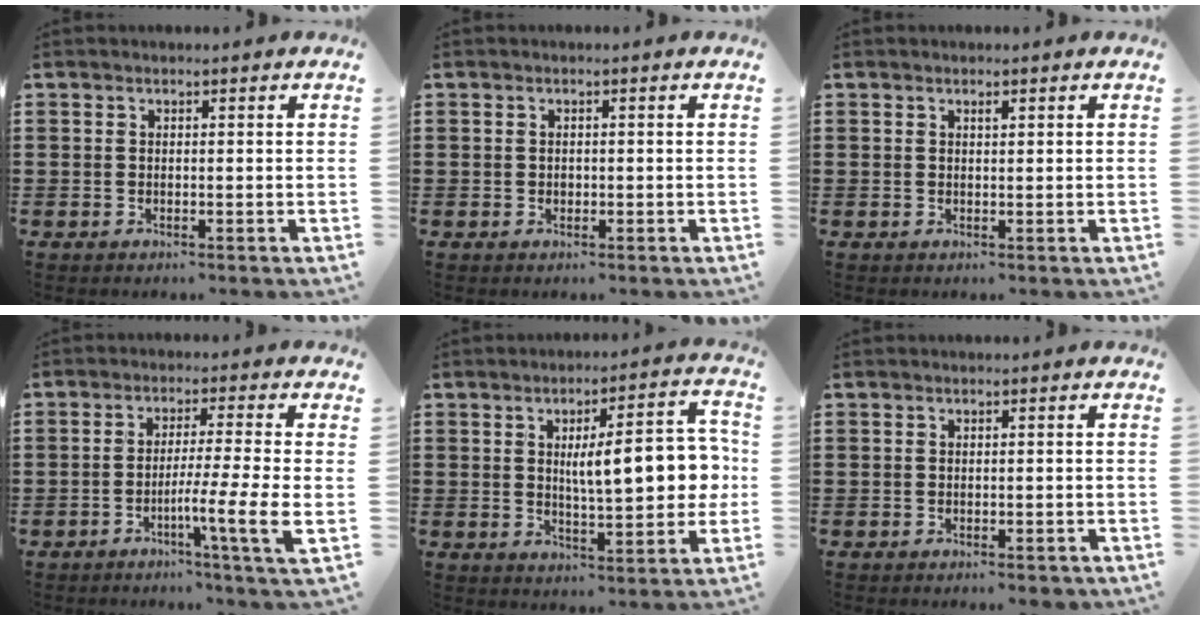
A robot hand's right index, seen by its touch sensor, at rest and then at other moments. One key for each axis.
{"total": 0.8, "fx": 0.0, "fy": 0.7, "fz": 0.5, "tx": -0.011, "ty": 0.004, "tz": -0.001}
{"total": 0.6, "fx": 0.4, "fy": 0.2, "fz": 0.4, "tx": -0.009, "ty": 0.001, "tz": 0.007}
{"total": 7.5, "fx": -2.7, "fy": -0.8, "fz": 6.9, "tx": -0.116, "ty": -0.013, "tz": -0.047}
{"total": 10.3, "fx": 1.0, "fy": 3.8, "fz": 9.5, "tx": -0.137, "ty": -0.002, "tz": 0.006}
{"total": 0.8, "fx": -0.6, "fy": 0.2, "fz": 0.6, "tx": -0.013, "ty": -0.004, "tz": -0.011}